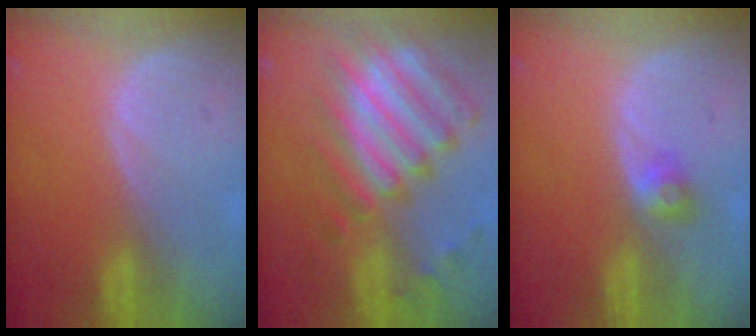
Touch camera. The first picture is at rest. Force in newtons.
{"total": 11.9, "press": 10.4, "slide": 5.7}
{"total": 2.5, "press": 2.2, "slide": 1.2}